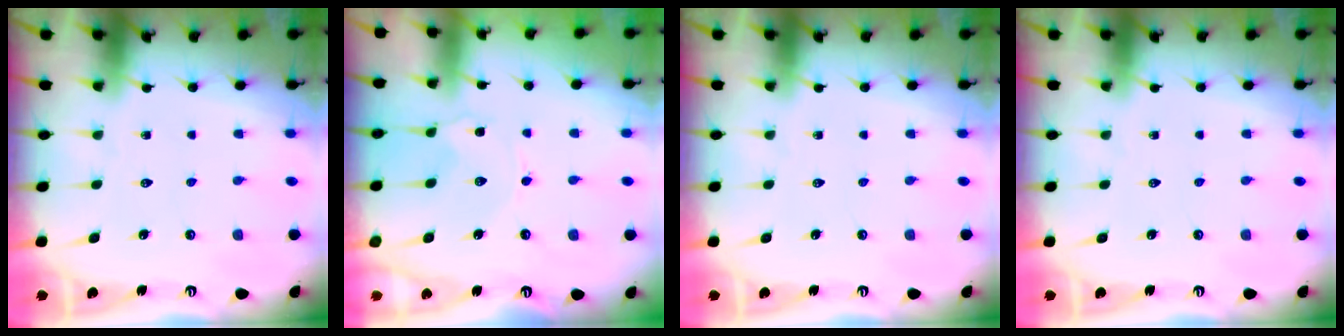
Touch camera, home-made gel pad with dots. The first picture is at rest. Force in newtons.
{"total": 1.8, "press": 1.8, "slide": 0.3}
{"total": 0.0}
{"total": 0.0}